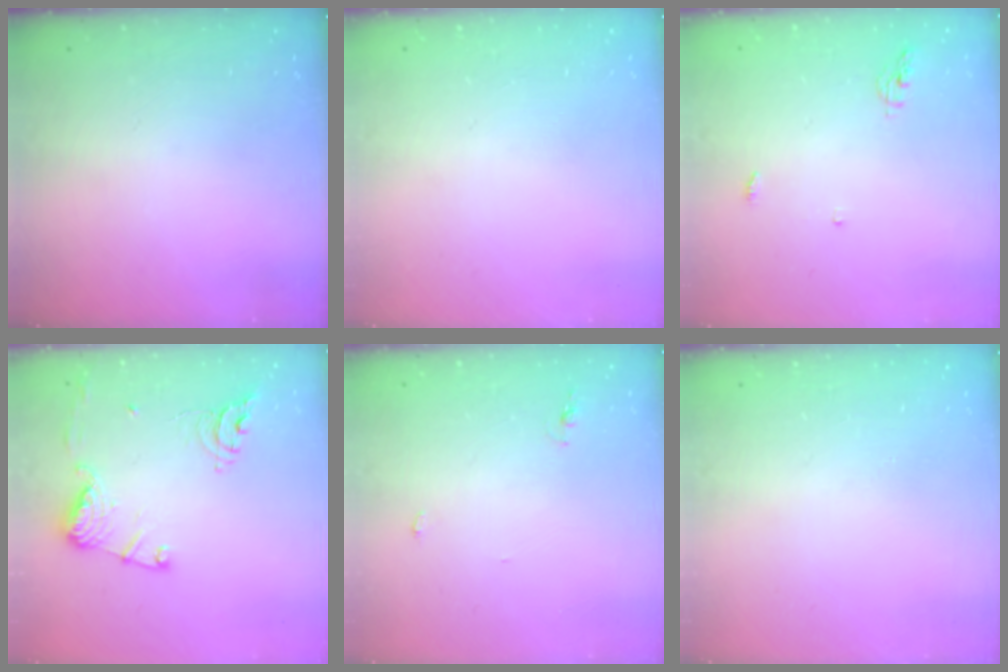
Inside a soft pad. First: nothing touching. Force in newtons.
{"total": 0.0}
{"total": 7.8, "press": 4.6, "slide": 6.3}
{"total": 15.3, "press": 15.2, "slide": 1.4}
{"total": 7.7, "press": 4.4, "slide": 6.4}
{"total": 0.0}